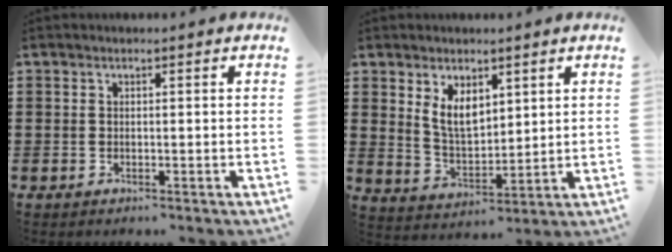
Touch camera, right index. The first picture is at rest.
{"total": 6.1, "force": [3.1, 3.4, 4.0], "torque": [-0.090, 0.003, 0.058]}